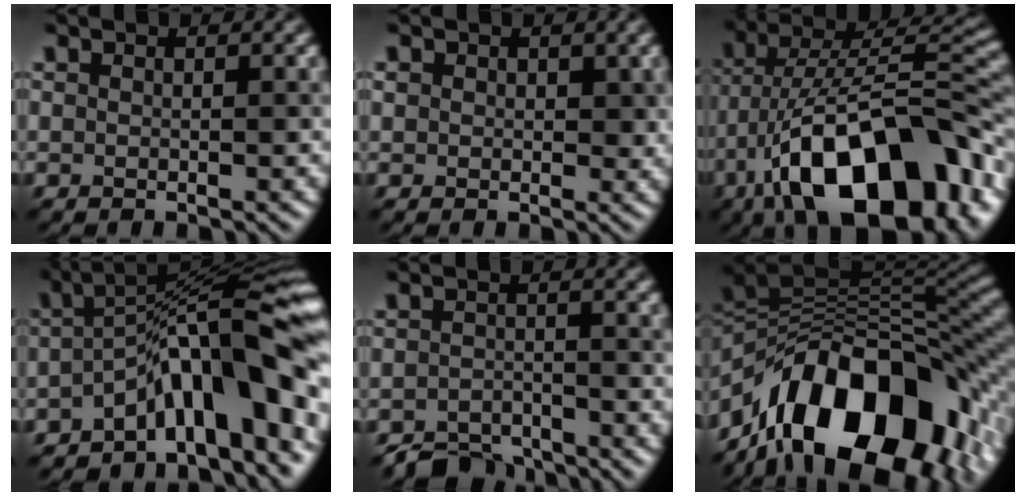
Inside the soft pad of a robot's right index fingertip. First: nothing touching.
{"total": 2.0, "force": [0.6, 1.7, 0.9], "torque": [-0.014, -0.002, 0.010]}
{"total": 16.4, "force": [-7.4, 7.6, 12.6], "torque": [-0.192, 0.023, -0.125]}
{"total": 12.3, "force": [-3.7, 3.5, 11.2], "torque": [-0.148, 0.024, -0.067]}
{"total": 3.8, "force": [-3.5, 1.1, 0.9], "torque": [-0.011, -0.003, -0.069]}
{"total": 15.9, "force": [-7.1, 8.5, 11.5], "torque": [-0.174, 0.021, -0.115]}